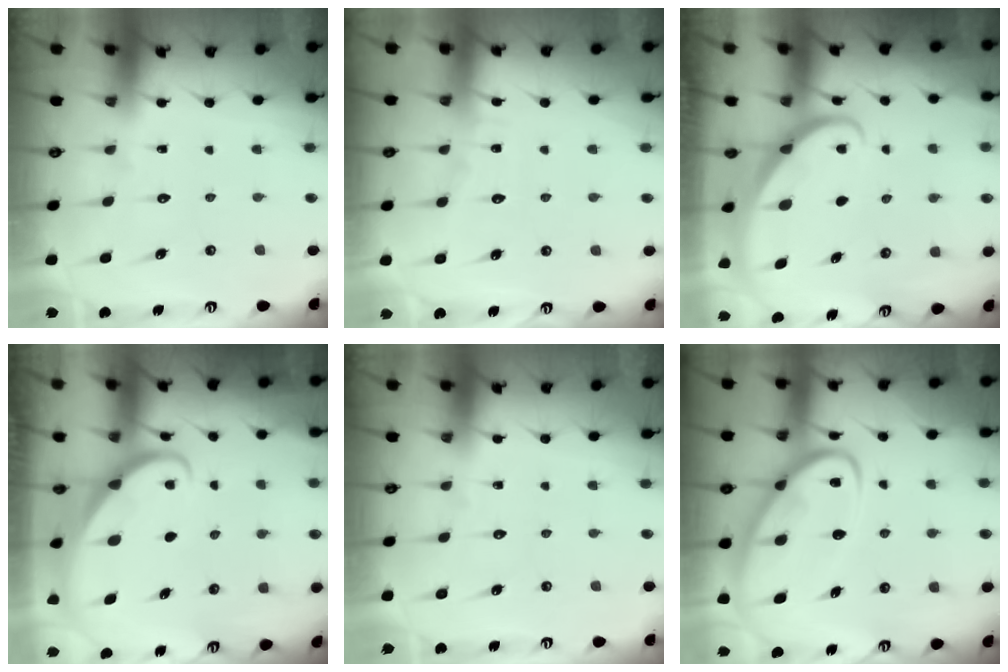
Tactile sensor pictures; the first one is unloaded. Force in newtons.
{"total": 2.6, "press": 2.6, "slide": 0.3}
{"total": 2.3, "press": 2.3, "slide": 0.1}
{"total": 2.1, "press": 2.1, "slide": 0.2}
{"total": 0.0}
{"total": 10.1, "press": 10.0, "slide": 0.8}